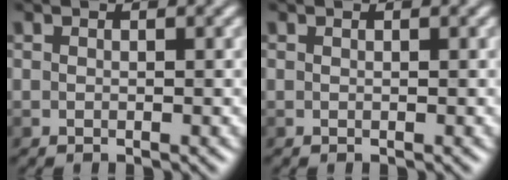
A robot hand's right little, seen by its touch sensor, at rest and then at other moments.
{"total": 0.0}